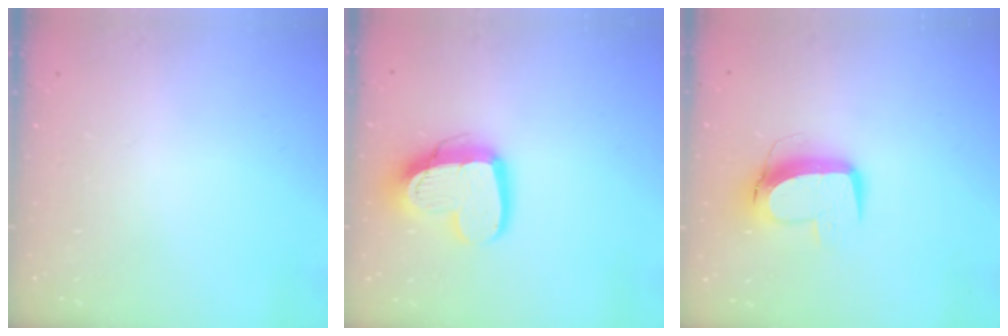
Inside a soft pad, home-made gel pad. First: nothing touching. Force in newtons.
{"total": 15.0, "press": 14.9, "slide": 1.3}
{"total": 11.2, "press": 11.1, "slide": 1.2}